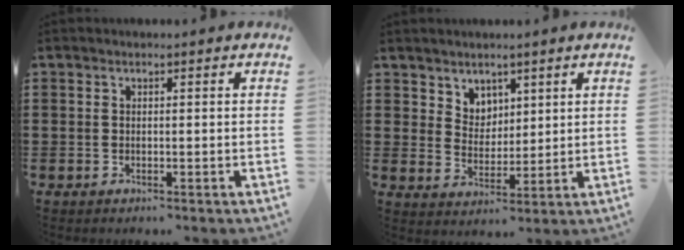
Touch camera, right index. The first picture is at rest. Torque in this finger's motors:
{"motor_torque": [-0.18, 0.21, 0.01, 0.00]}